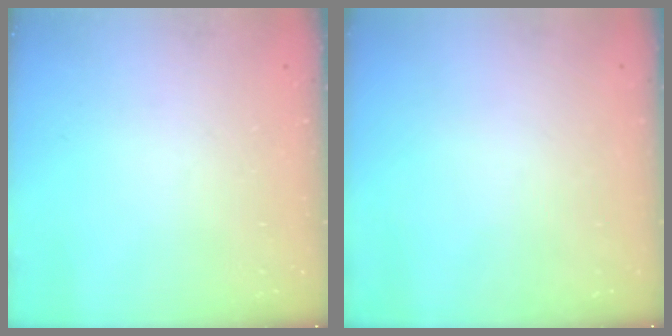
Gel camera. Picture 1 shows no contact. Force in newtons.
{"total": 0.0}